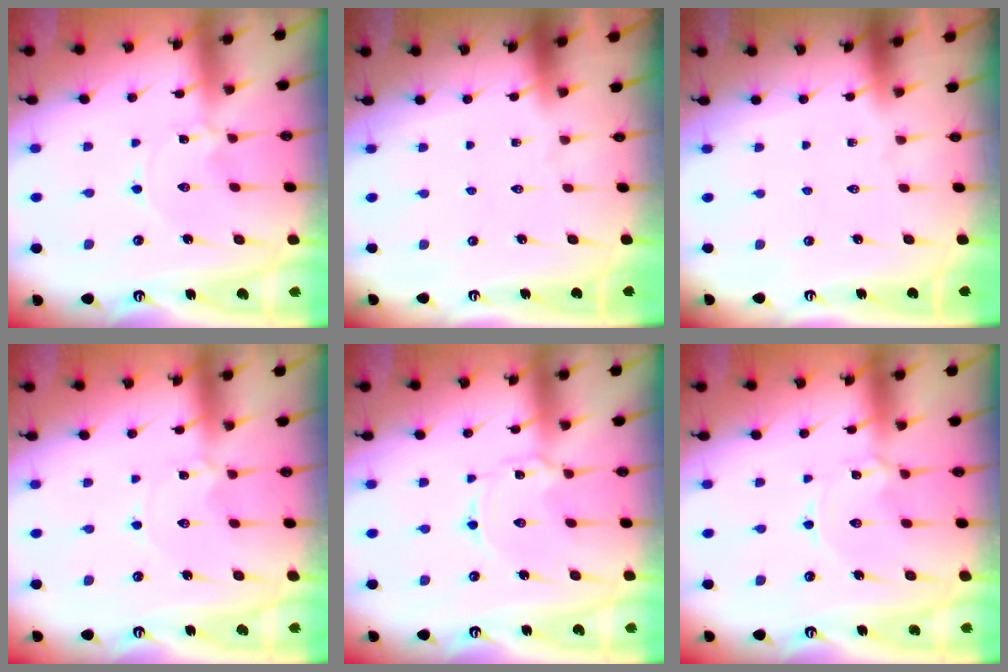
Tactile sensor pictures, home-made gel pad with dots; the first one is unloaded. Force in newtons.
{"total": 0.0}
{"total": 0.0}
{"total": 1.5, "press": 1.5, "slide": 0.2}
{"total": 1.7, "press": 1.7, "slide": 0.2}
{"total": 1.7, "press": 1.7, "slide": 0.1}